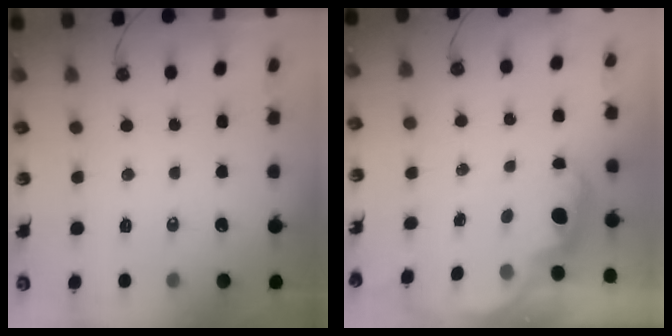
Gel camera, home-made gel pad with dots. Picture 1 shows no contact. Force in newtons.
{"total": 2.3, "press": 2.2, "slide": 0.6}